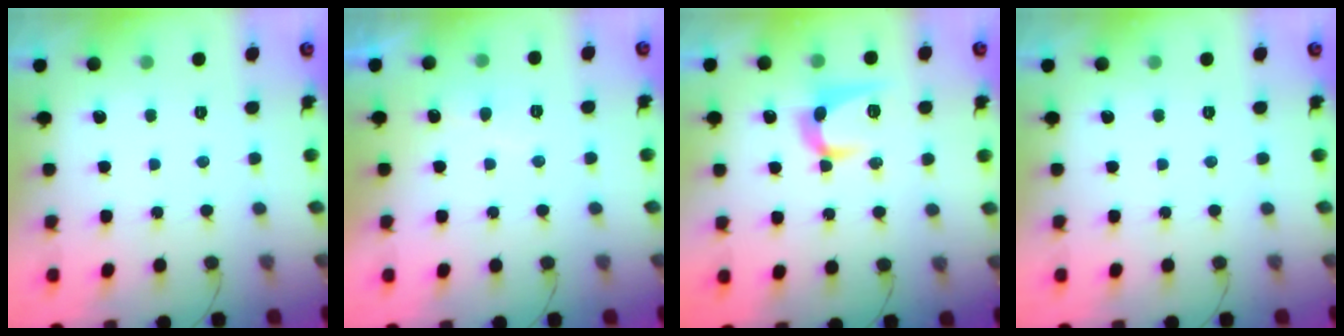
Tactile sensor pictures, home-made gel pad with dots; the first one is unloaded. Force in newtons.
{"total": 7.2, "press": 7.2, "slide": 0.3}
{"total": 10.7, "press": 10.7, "slide": 0.6}
{"total": 0.0}